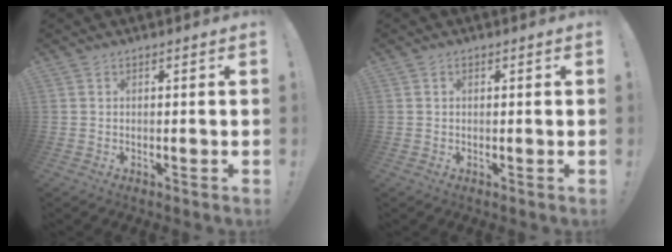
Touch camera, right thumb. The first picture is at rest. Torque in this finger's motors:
{"motor_torque": [0.00, -0.41, -0.12, 0.06, 0.00]}